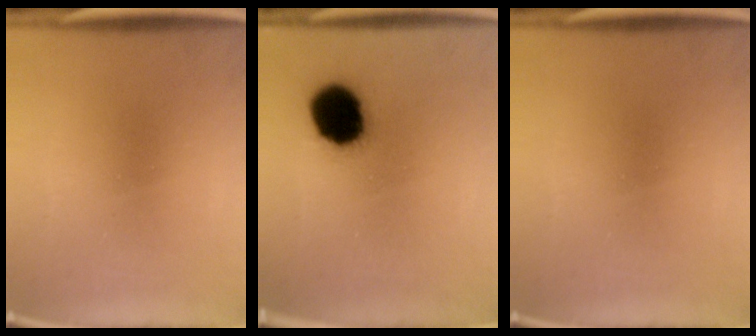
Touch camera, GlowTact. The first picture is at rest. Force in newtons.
{"total": 14.2}
{"total": 0.0}